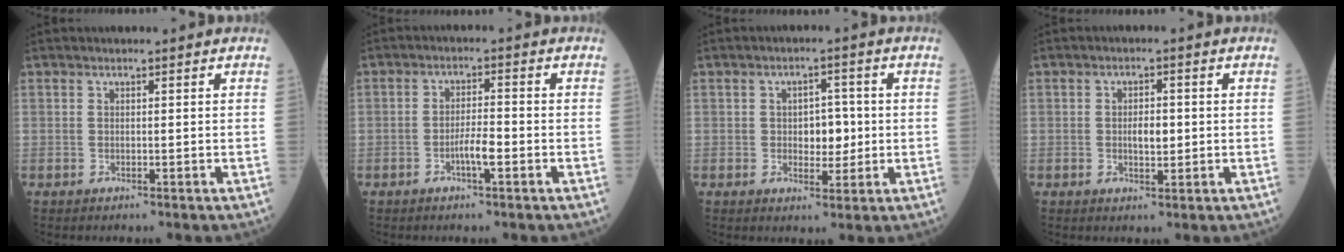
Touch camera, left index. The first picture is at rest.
{"total": 3.4, "force": [-1.7, 0.4, 3.0], "torque": [-0.054, -0.002, -0.033]}
{"total": 4.2, "force": [-0.3, 2.6, 3.3], "torque": [-0.042, 0.005, -0.002]}
{"total": 2.9, "force": [-0.3, 1.2, 2.6], "torque": [-0.041, -0.002, -0.006]}